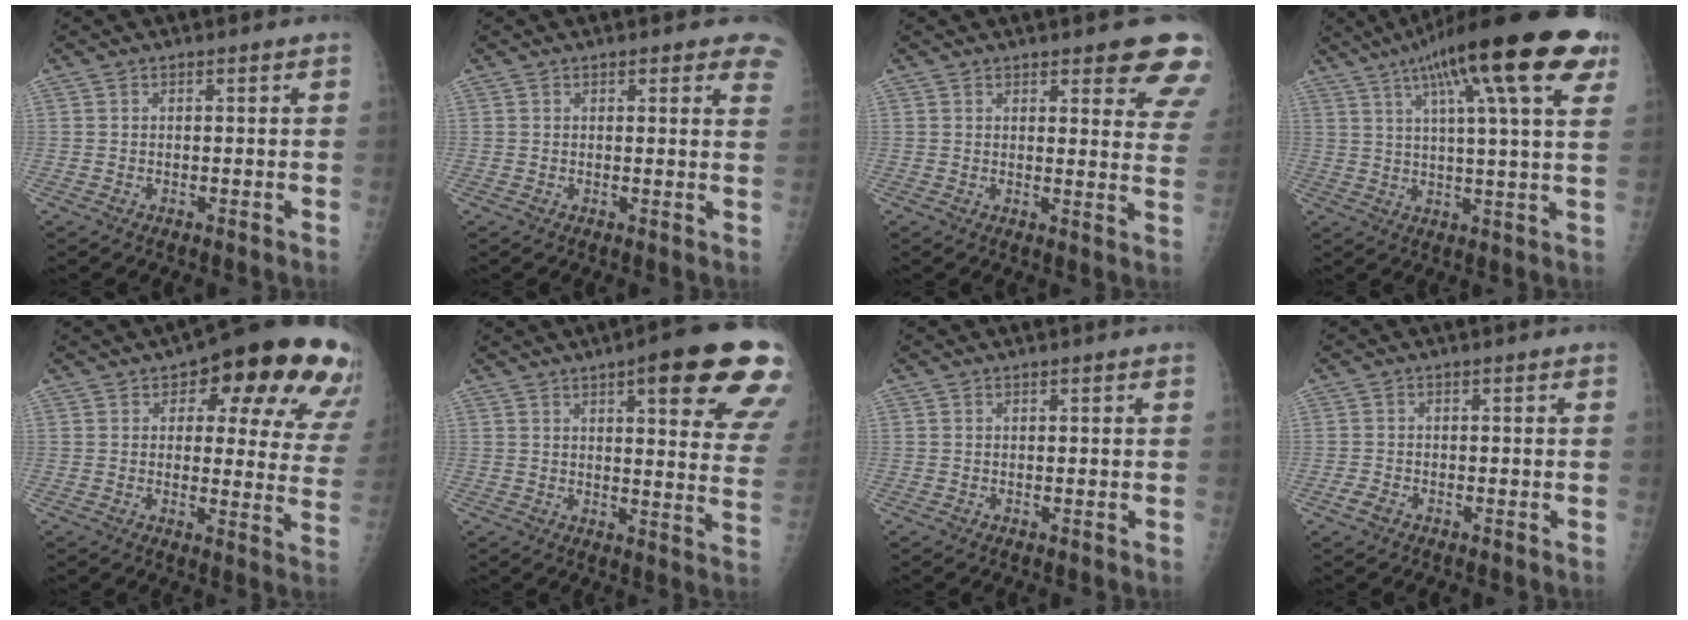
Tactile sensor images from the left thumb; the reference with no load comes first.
{"total": 5.3, "force": [4.0, 2.0, 2.9], "torque": [0.000, -0.012, 0.027]}
{"total": 11.0, "force": [8.0, 3.2, 6.8], "torque": [-0.034, -0.042, 0.077]}
{"total": 22.6, "force": [11.5, 4.6, 18.9], "torque": [-0.284, 0.001, 0.163]}
{"total": 21.8, "force": [11.2, 8.9, 16.4], "torque": [-0.159, -0.022, 0.128]}
{"total": 21.1, "force": [11.1, 4.8, 17.4], "torque": [-0.188, -0.033, 0.130]}
{"total": 0.0}
{"total": 1.8, "force": [-1.2, 1.0, 0.8], "torque": [-0.017, 0.002, -0.022]}